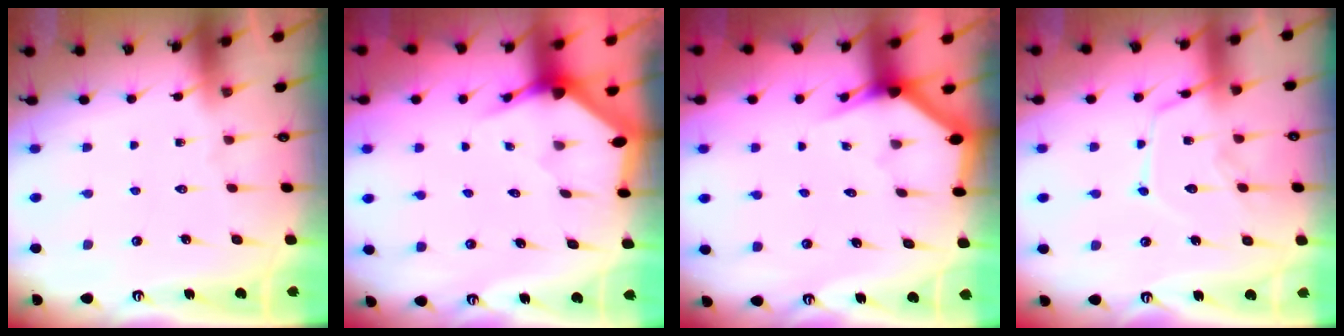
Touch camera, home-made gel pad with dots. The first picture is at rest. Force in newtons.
{"total": 2.9, "press": 2.9, "slide": 0.2}
{"total": 2.8, "press": 2.8, "slide": 0.1}
{"total": 13.4, "press": 13.3, "slide": 1.2}